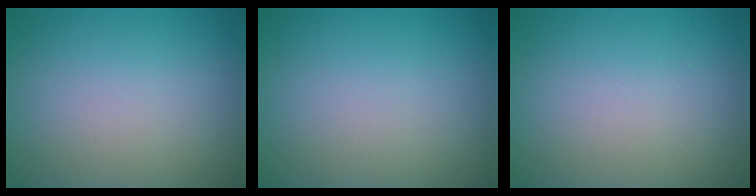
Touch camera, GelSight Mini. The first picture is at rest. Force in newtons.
{"total": 0.0}
{"total": 0.0}